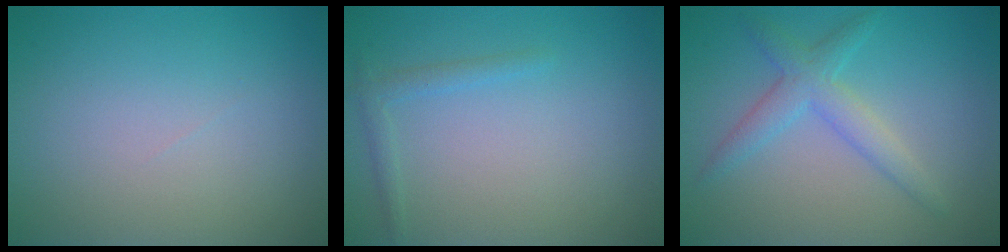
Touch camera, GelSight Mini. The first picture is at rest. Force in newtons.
{"total": 1.2, "press": 1.2, "slide": 0.1}
{"total": 3.0, "press": 3.0, "slide": 0.1}